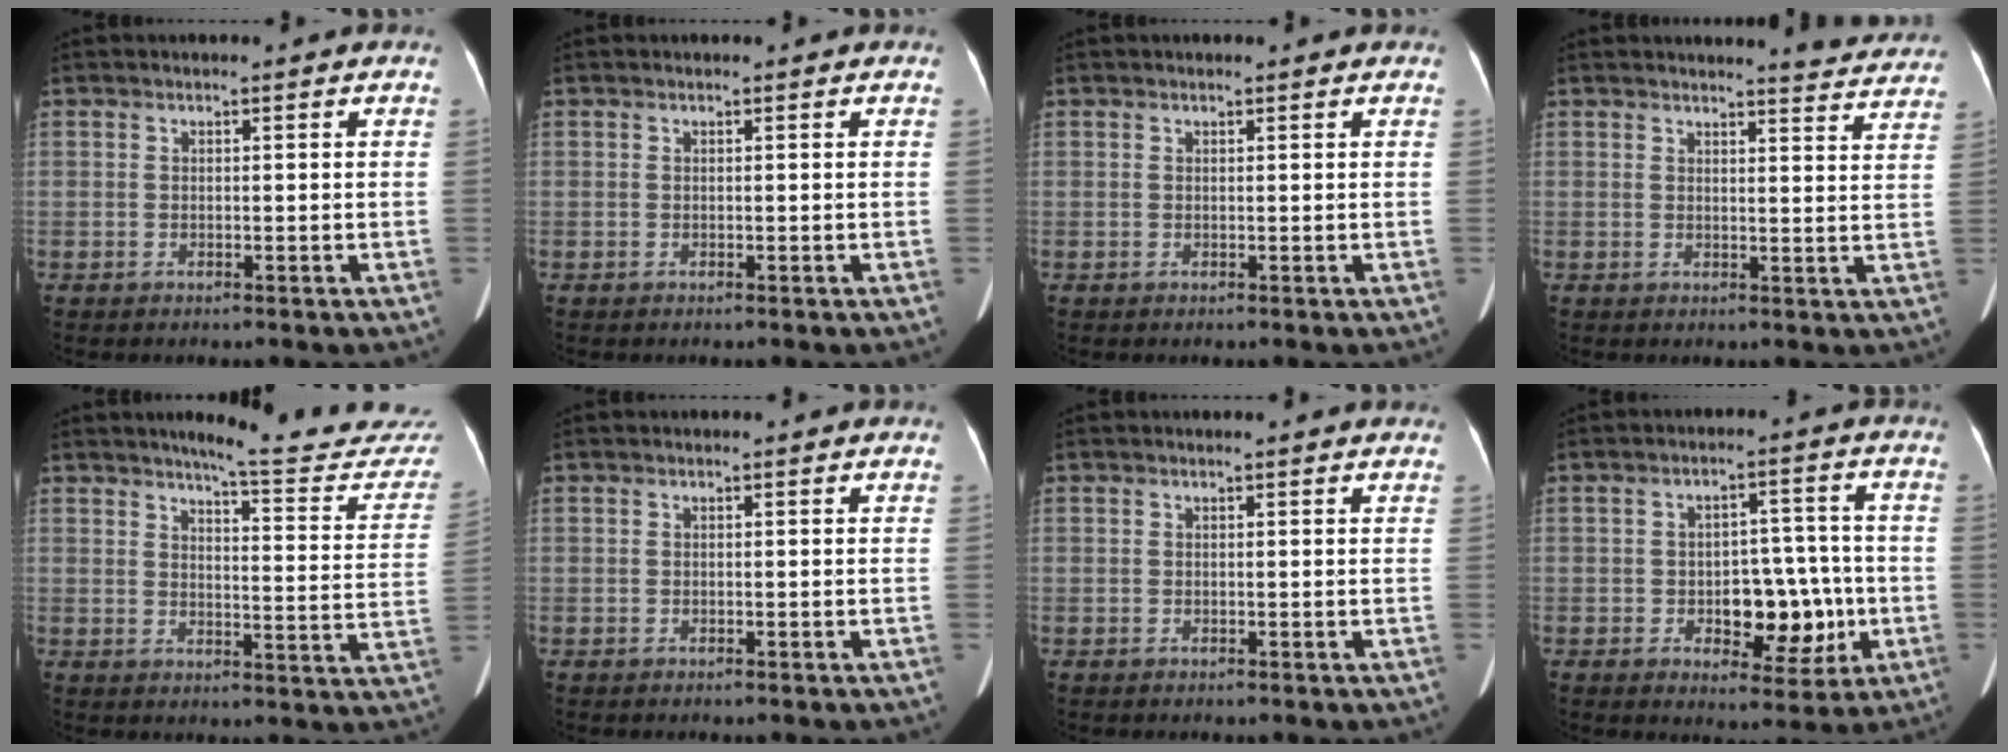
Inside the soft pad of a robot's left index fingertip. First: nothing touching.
{"total": 0.0}
{"total": 0.8, "force": [0.7, 0.1, 0.3], "torque": [-0.006, 0.011, 0.010]}
{"total": 8.3, "force": [8.2, 0.5, 1.3], "torque": [-0.008, -0.023, 0.074]}
{"total": 16.6, "force": [15.6, 1.7, 5.3], "torque": [-0.046, -0.071, 0.169]}
{"total": 0.0}
{"total": 1.9, "force": [1.7, 0.3, 0.7], "torque": [-0.014, 0.013, 0.014]}
{"total": 8.9, "force": [-2.1, 5.0, 7.0], "torque": [-0.086, 0.019, -0.020]}